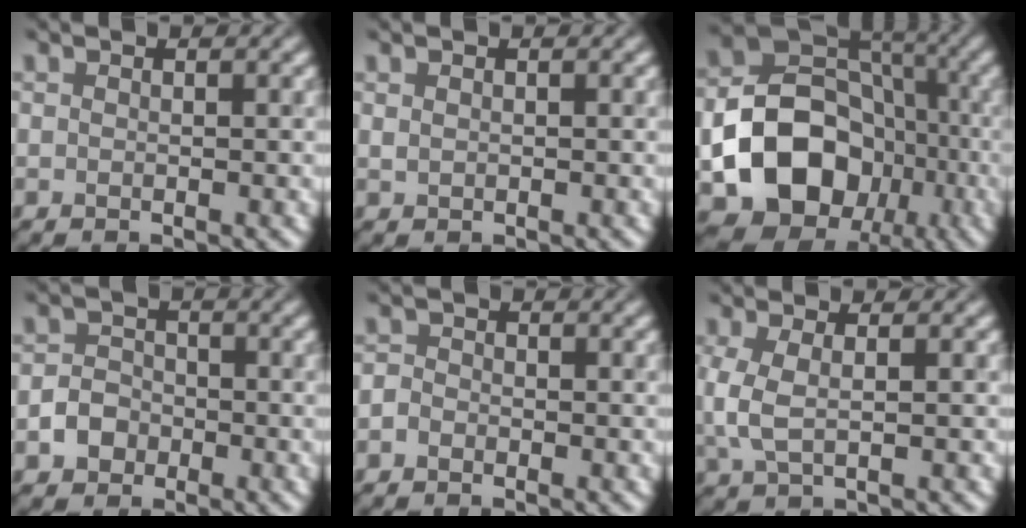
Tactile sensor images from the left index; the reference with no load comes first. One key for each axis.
{"total": 0.5, "fx": 0.3, "fy": 0.4, "fz": 0.3, "tx": -0.007, "ty": 0.001, "tz": 0.006}
{"total": 14.9, "fx": -4.3, "fy": 11.9, "fz": 7.7, "tx": -0.117, "ty": -0.030, "tz": -0.088}
{"total": 2.3, "fx": -1.2, "fy": 1.8, "fz": 0.7, "tx": -0.007, "ty": 0.002, "tz": -0.027}
{"total": 0.8, "fx": -0.7, "fy": 0.5, "fz": 0.0, "tx": 0.002, "ty": 0.000, "tz": -0.015}
{"total": 2.6, "fx": 0.2, "fy": 0.9, "fz": 2.4, "tx": -0.065, "ty": -0.001, "tz": 0.003}